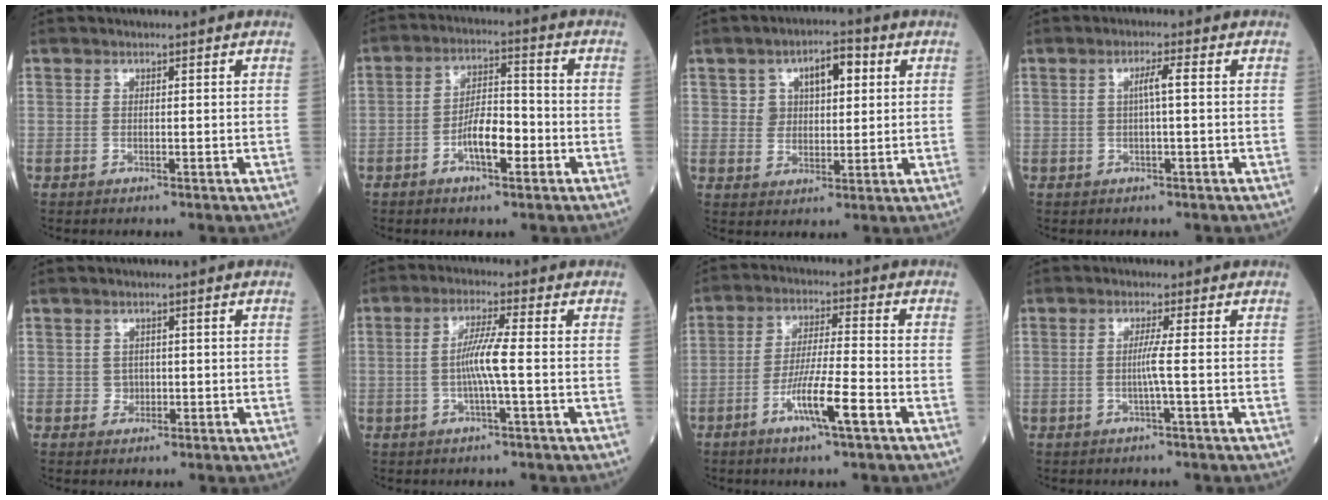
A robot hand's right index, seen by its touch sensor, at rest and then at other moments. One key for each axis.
{"total": 6.8, "fx": -2.8, "fy": 2.2, "fz": 5.8, "tx": -0.110, "ty": 0.011, "tz": -0.049}
{"total": 6.9, "fx": 2.7, "fy": 4.0, "fz": 4.9, "tx": -0.072, "ty": 0.022, "tz": 0.047}
{"total": 2.4, "fx": 0.2, "fy": -0.1, "fz": 2.4, "tx": -0.043, "ty": 0.004, "tz": 0.003}
{"total": 1.2, "fx": -0.2, "fy": 1.2, "fz": 0.3, "tx": -0.003, "ty": 0.003, "tz": 0.000}
{"total": 5.2, "fx": -0.7, "fy": -0.4, "fz": 5.2, "tx": -0.102, "ty": 0.003, "tz": -0.015}
{"total": 8.4, "fx": -4.1, "fy": 0.0, "fz": 7.3, "tx": -0.140, "ty": -0.007, "tz": -0.074}
{"total": 2.2, "fx": -0.5, "fy": -0.9, "fz": 1.9, "tx": -0.039, "ty": -0.001, "tz": -0.011}